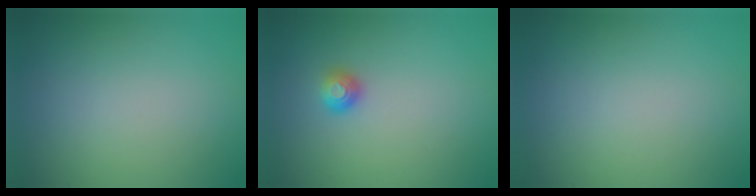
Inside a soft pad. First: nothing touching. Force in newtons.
{"total": 1.2, "press": 1.1, "slide": 0.4}
{"total": 0.0}